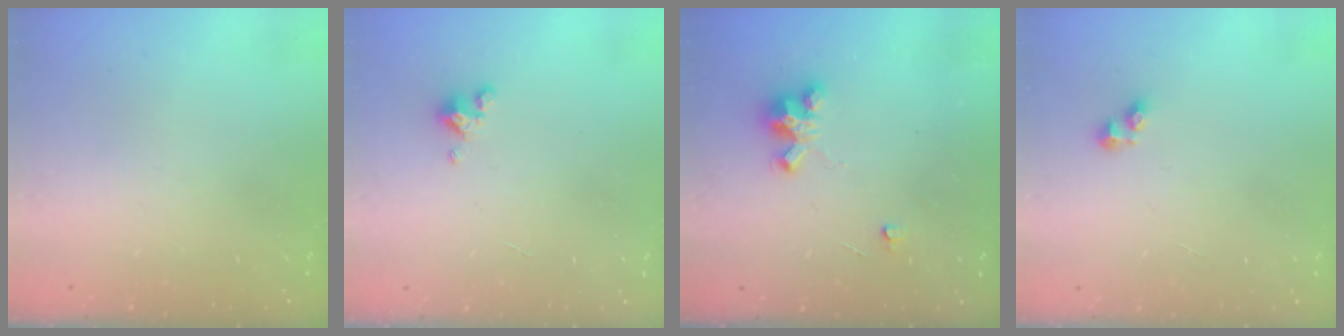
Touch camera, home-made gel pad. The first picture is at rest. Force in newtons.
{"total": 2.5, "press": 2.5, "slide": 0.3}
{"total": 3.9, "press": 3.9, "slide": 0.1}
{"total": 3.0, "press": 3.0, "slide": 0.4}